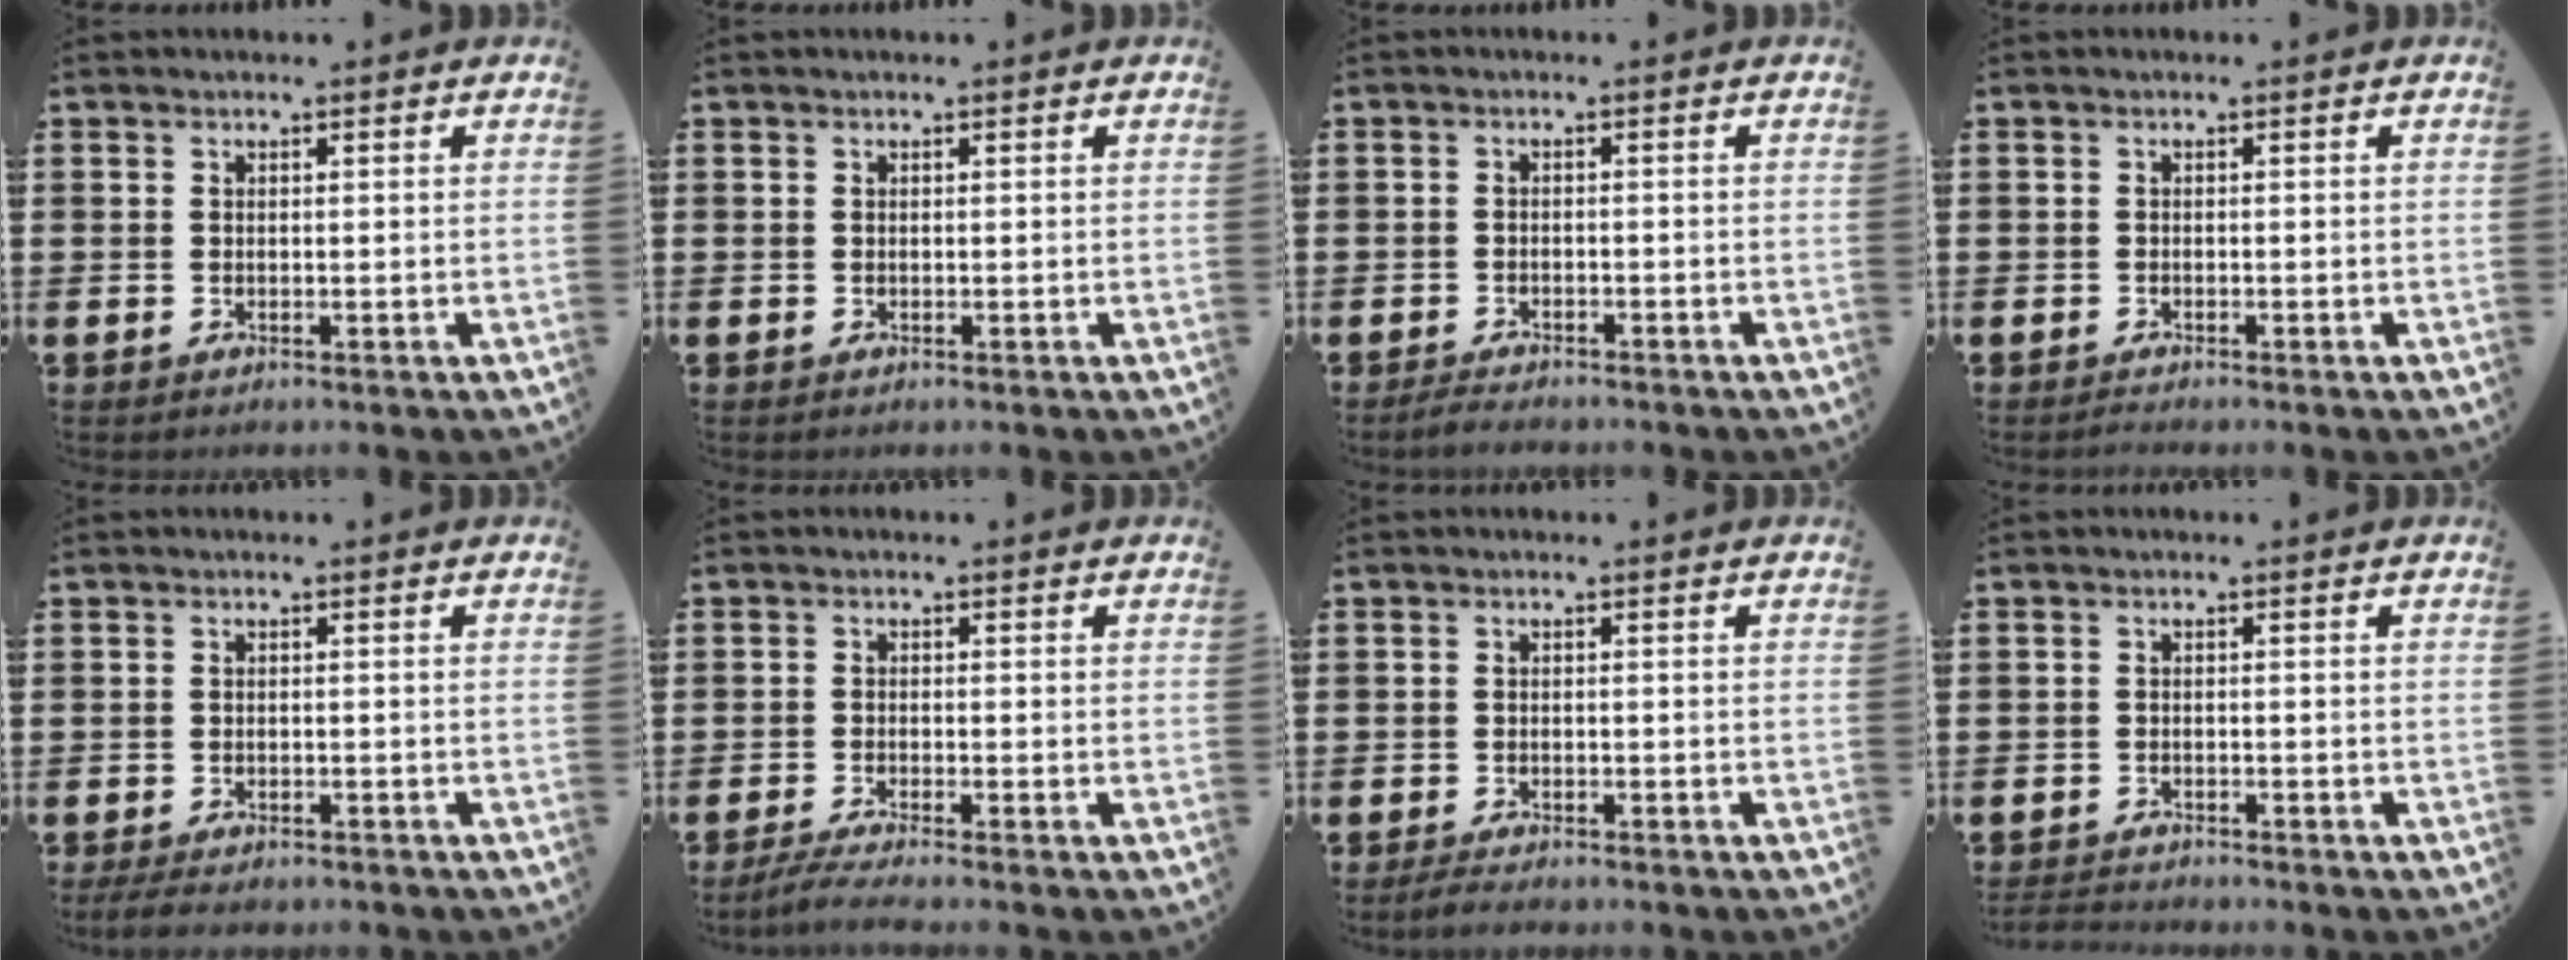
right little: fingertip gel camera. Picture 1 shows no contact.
{"total": 0.0}
{"total": 1.6, "force": [-1.5, 0.2, 0.3], "torque": [-0.010, 0.003, -0.031]}
{"total": 0.6, "force": [-0.5, 0.0, 0.3], "torque": [-0.006, -0.002, -0.010]}
{"total": 1.4, "force": [-1.3, 0.3, 0.5], "torque": [-0.012, 0.003, -0.027]}
{"total": 2.1, "force": [-1.7, 0.0, 1.4], "torque": [-0.022, 0.000, -0.029]}
{"total": 1.5, "force": [-1.3, 0.3, 0.7], "torque": [-0.014, 0.003, -0.026]}
{"total": 1.5, "force": [-1.5, 0.0, 0.0], "torque": [-0.003, 0.000, -0.031]}